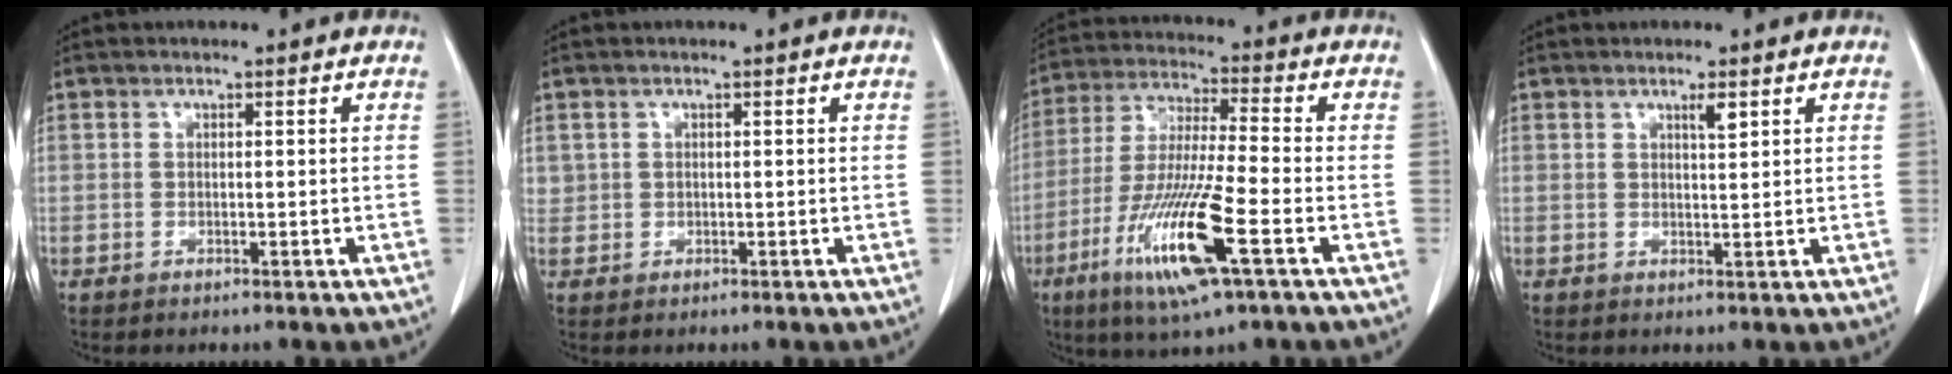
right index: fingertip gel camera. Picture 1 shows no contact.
{"total": 1.2, "force": [0.4, 1.1, 0.2], "torque": [0.008, 0.010, 0.008]}
{"total": 15.0, "force": [-6.2, 0.7, 13.6], "torque": [-0.280, -0.026, -0.113]}
{"total": 1.7, "force": [1.0, 0.1, 1.4], "torque": [-0.025, -0.003, 0.017]}